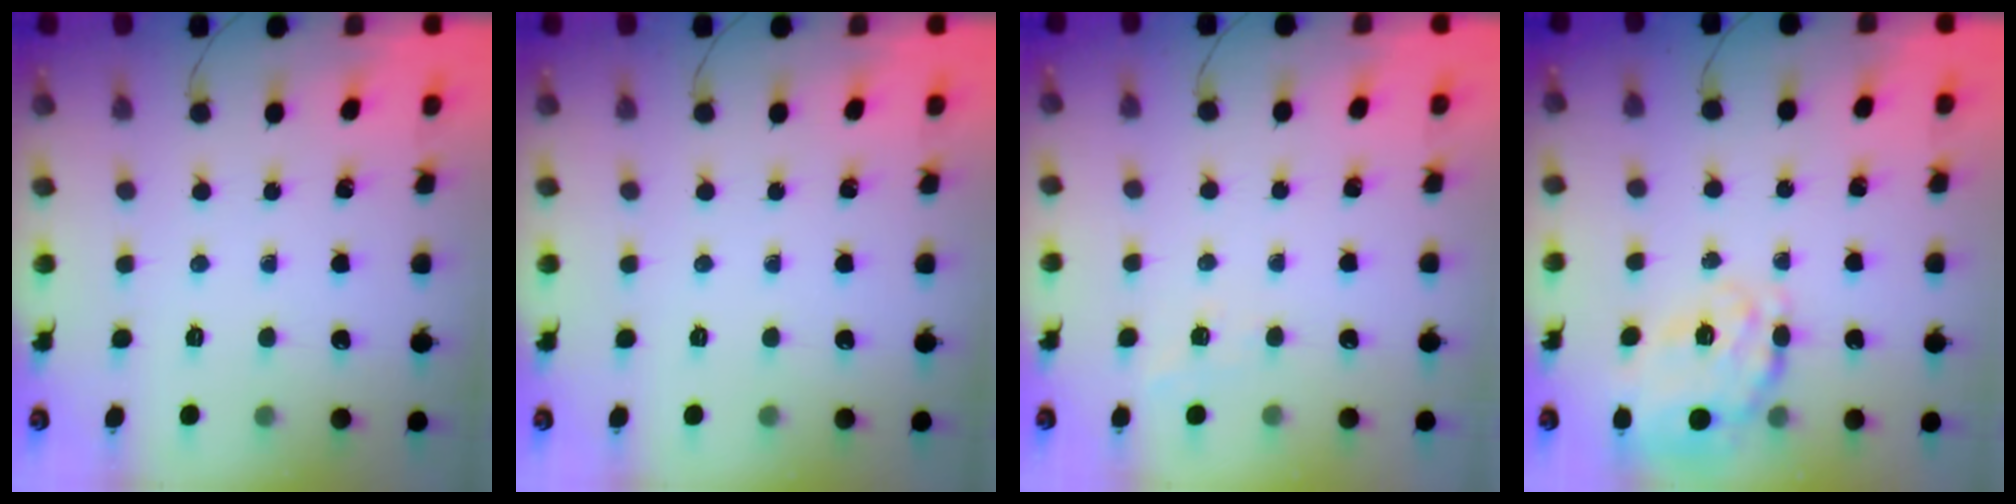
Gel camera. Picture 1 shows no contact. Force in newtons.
{"total": 0.0}
{"total": 2.7, "press": 2.2, "slide": 1.6}
{"total": 22.6, "press": 22.3, "slide": 3.4}